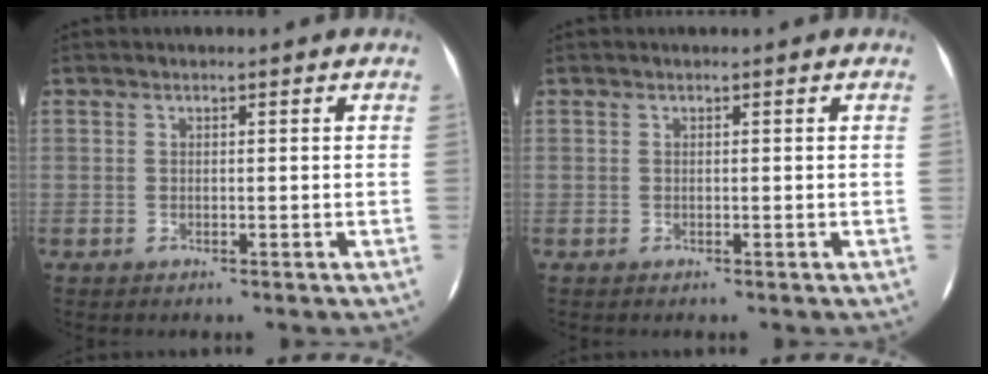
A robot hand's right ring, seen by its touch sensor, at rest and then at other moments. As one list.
[{"total": 0.0}]